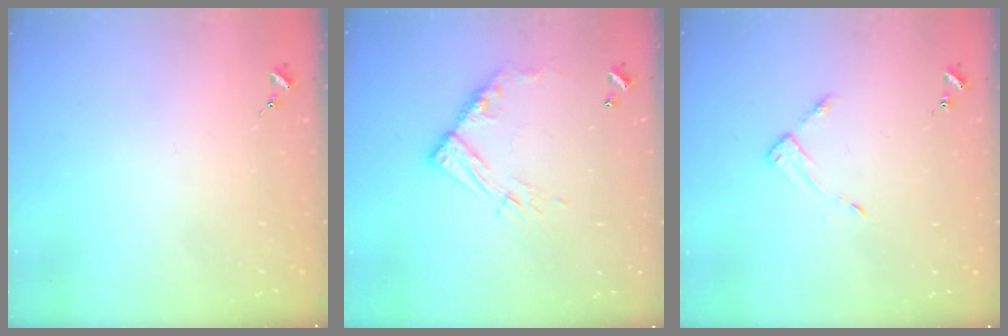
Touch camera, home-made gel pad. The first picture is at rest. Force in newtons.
{"total": 11.8, "press": 11.7, "slide": 1.0}
{"total": 4.1, "press": 4.1, "slide": 0.4}